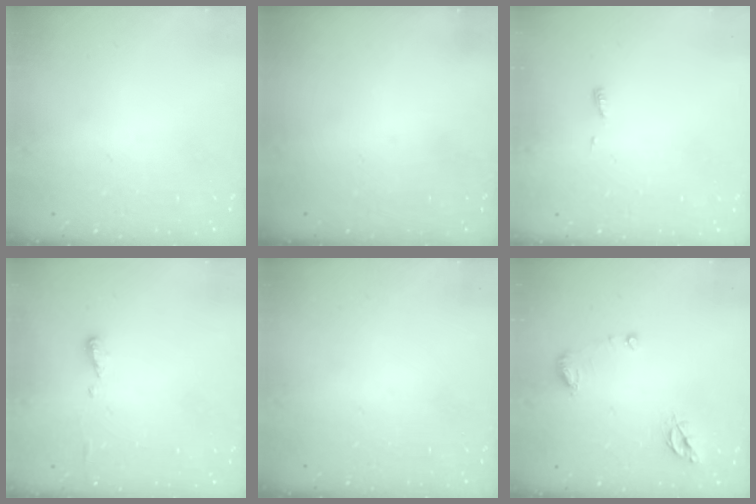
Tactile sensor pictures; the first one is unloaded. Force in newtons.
{"total": 0.0}
{"total": 3.9, "press": 3.9, "slide": 0.6}
{"total": 4.9, "press": 4.9, "slide": 0.6}
{"total": 0.0}
{"total": 7.9, "press": 7.8, "slide": 0.9}